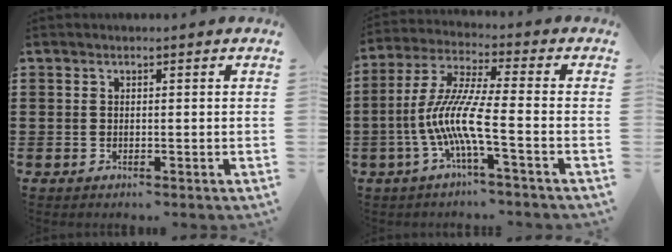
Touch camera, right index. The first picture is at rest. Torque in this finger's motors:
{"motor_torque": [1.21, -0.14, 1.05, 0.21]}